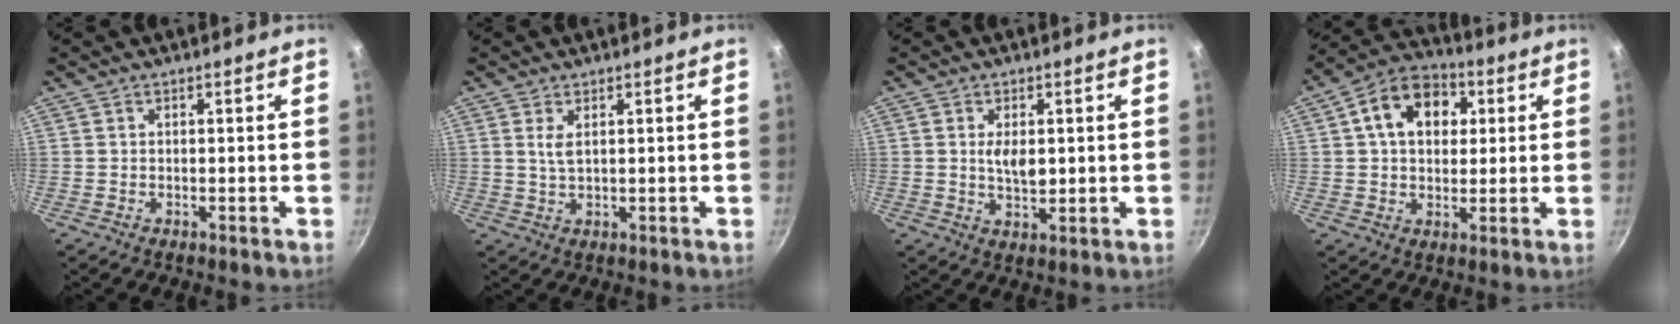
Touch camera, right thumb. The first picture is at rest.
{"total": 2.7, "force": [1.0, 1.1, 2.2], "torque": [-0.043, -0.009, 0.021]}
{"total": 4.6, "force": [0.6, 2.4, 3.9], "torque": [-0.063, -0.008, 0.012]}
{"total": 13.3, "force": [3.5, 9.5, 8.5], "torque": [-0.112, 0.015, 0.041]}